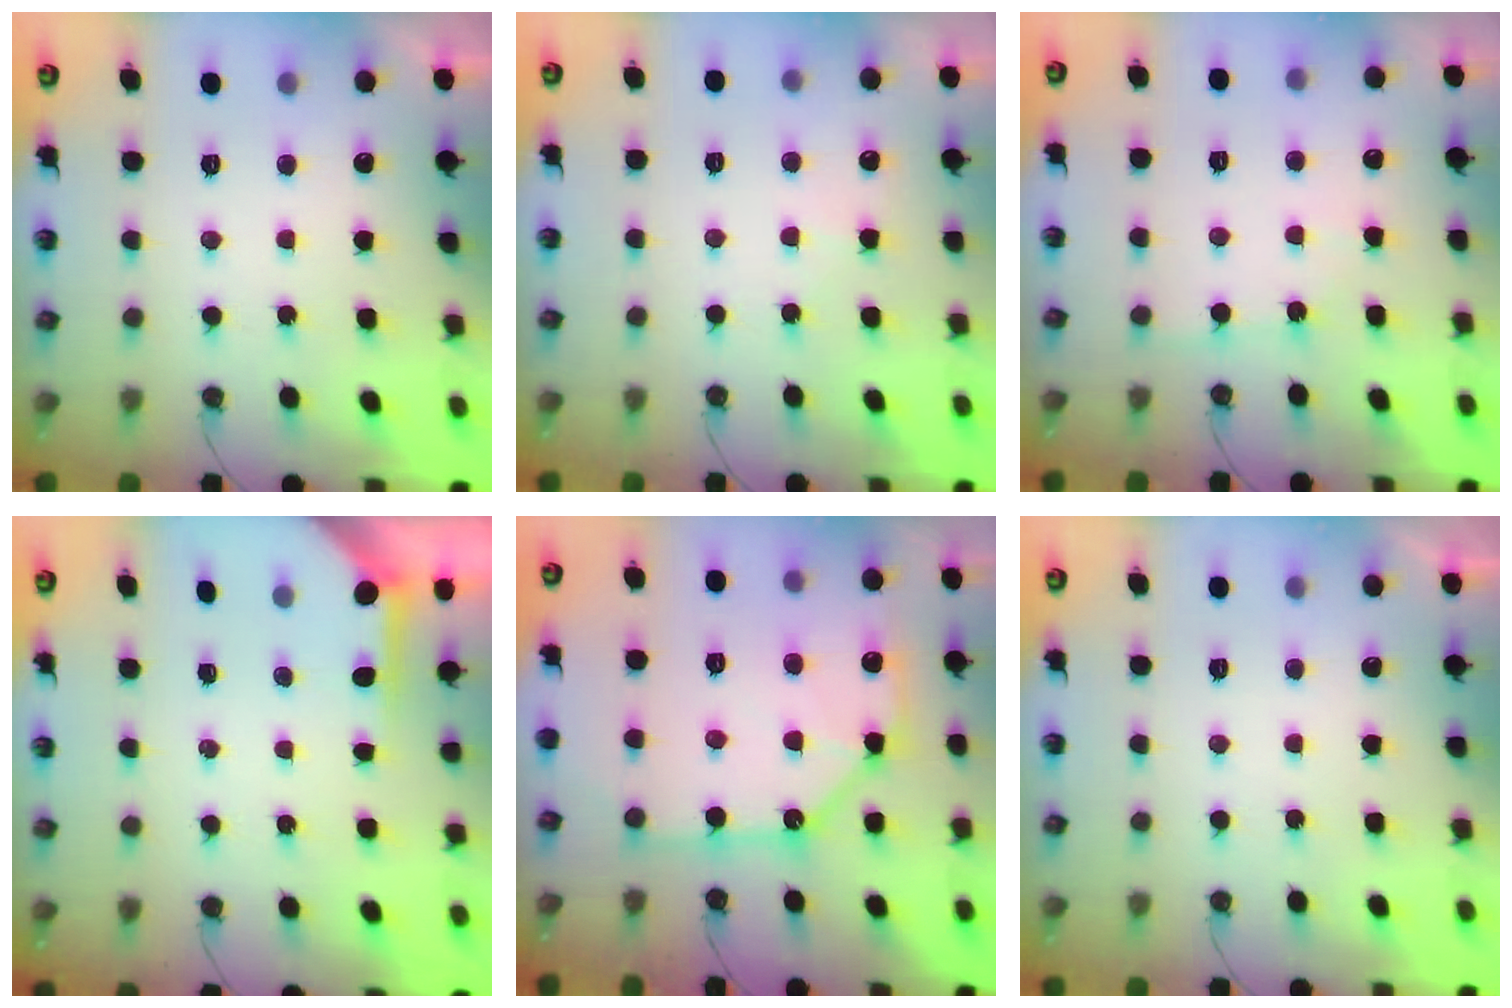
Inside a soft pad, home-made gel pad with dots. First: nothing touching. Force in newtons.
{"total": 3.1, "press": 3.0, "slide": 0.5}
{"total": 3.7, "press": 3.6, "slide": 0.6}
{"total": 3.8, "press": 3.8, "slide": 0.3}
{"total": 15.2, "press": 15.0, "slide": 1.8}
{"total": 0.0}